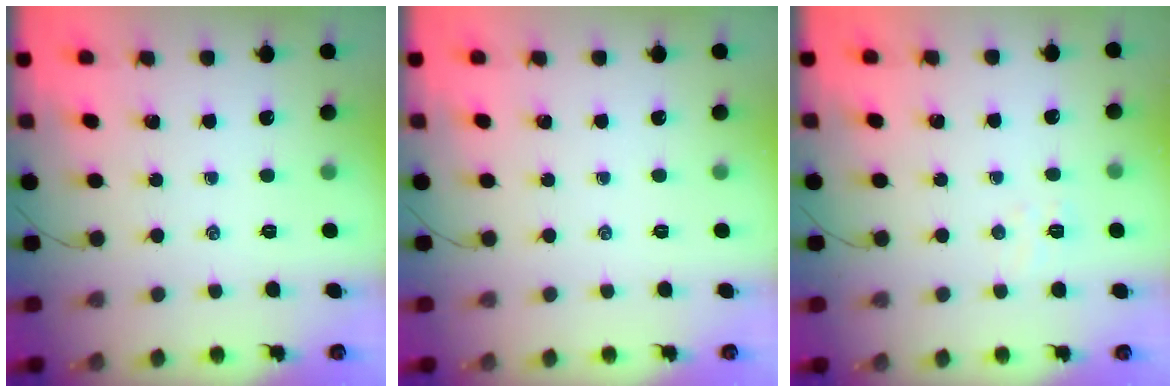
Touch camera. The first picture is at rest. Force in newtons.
{"total": 0.0}
{"total": 4.2, "press": 4.1, "slide": 1.1}